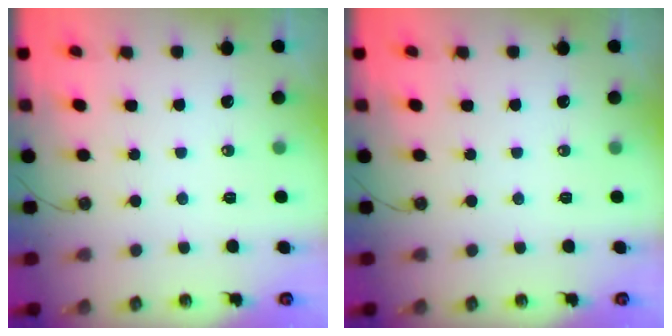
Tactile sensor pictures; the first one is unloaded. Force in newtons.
{"total": 0.0}